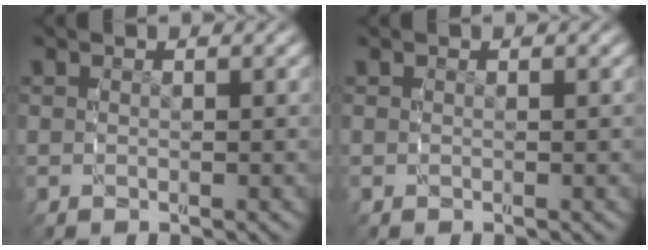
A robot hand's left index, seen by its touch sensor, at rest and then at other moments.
{"total": 0.0}